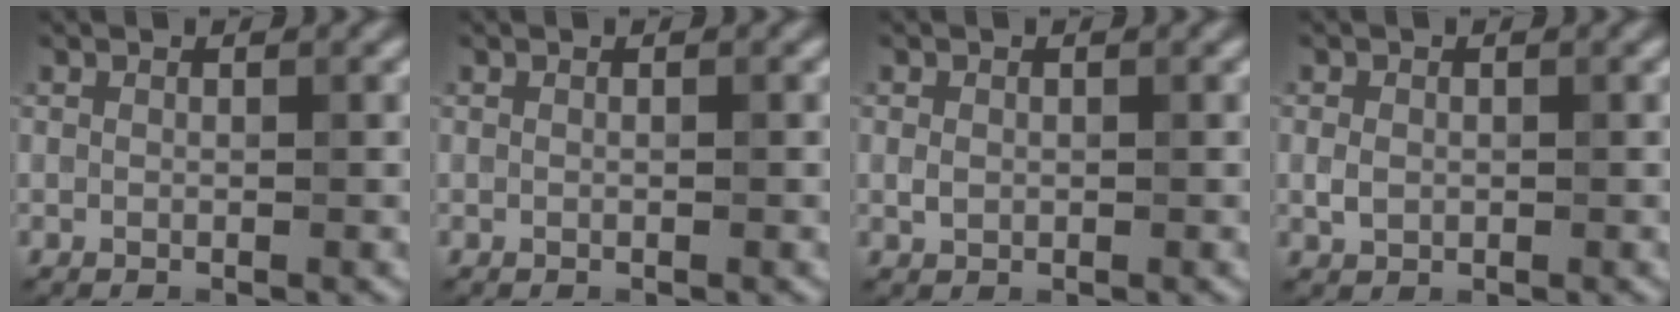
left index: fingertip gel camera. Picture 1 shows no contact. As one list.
[{"total": 0.0}, {"total": 1.0, "force": [0.0, 0.8, 0.6], "torque": [-0.011, -0.002, -0.001]}, {"total": 1.4, "force": [-0.1, 1.2, 0.8], "torque": [-0.017, -0.002, -0.003]}]